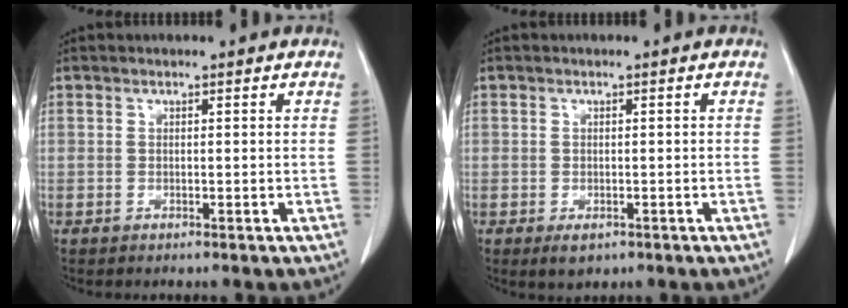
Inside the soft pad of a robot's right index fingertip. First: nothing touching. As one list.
[{"total": 2.3, "force": [-1.2, 1.4, 1.3], "torque": [-0.016, -0.002, -0.009]}]